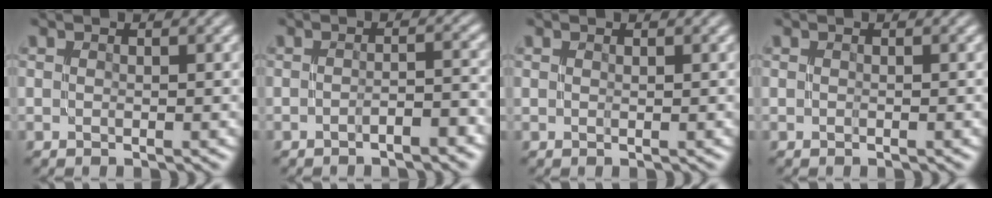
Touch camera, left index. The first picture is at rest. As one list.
[{"total": 2.1, "force": [-1.3, 0.3, 1.7], "torque": [-0.025, 0.009, -0.022]}, {"total": 0.0}, {"total": 0.0}]